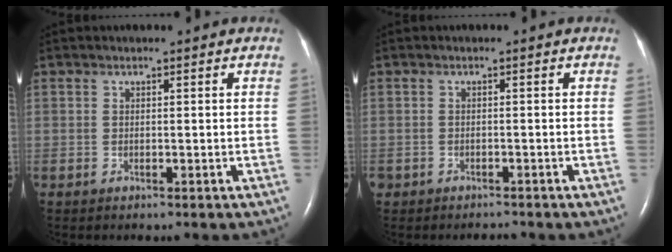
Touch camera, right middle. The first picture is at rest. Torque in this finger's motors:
{"motor_torque": [0.04, -0.03, -0.05, 0.00]}